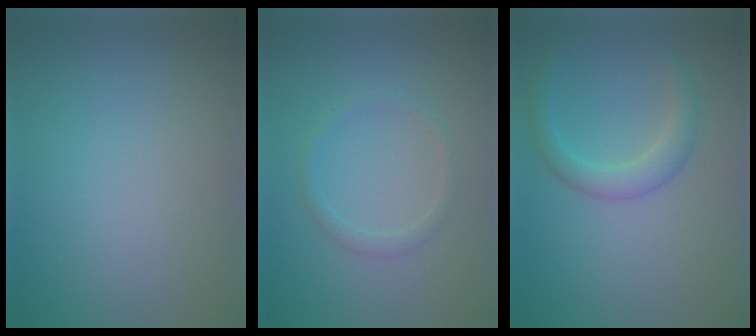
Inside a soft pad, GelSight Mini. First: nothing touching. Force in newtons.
{"total": 1.4, "press": 1.4, "slide": 0.1}
{"total": 2.7, "press": 2.7, "slide": 0.1}